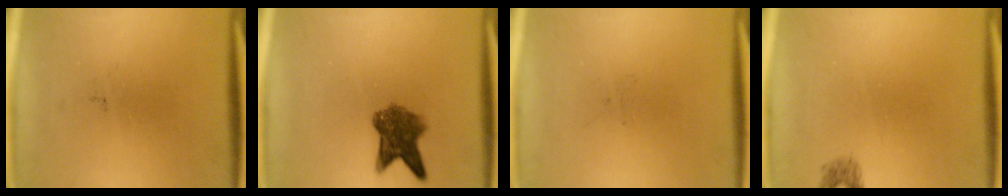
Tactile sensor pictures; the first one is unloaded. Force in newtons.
{"total": 6.3}
{"total": 0.0}
{"total": 1.0}